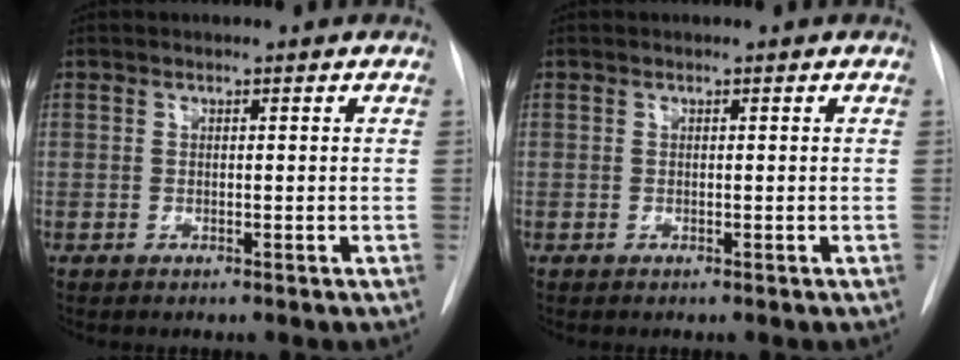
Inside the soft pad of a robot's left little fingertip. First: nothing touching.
{"total": 0.0}